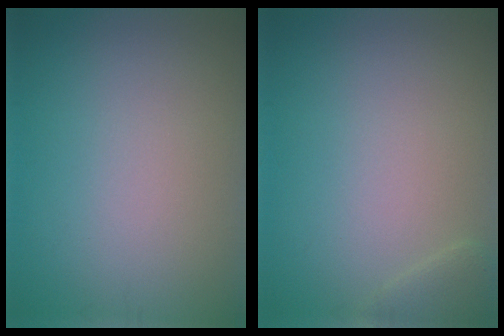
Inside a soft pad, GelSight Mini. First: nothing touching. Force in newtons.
{"total": 1.3, "press": 1.3, "slide": 0.0}